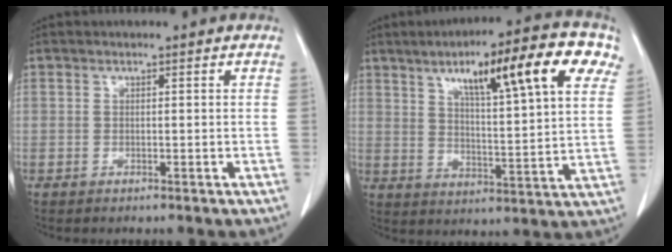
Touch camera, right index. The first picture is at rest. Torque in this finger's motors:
{"motor_torque": [1.15, 0.99, 0.40, 0.18]}